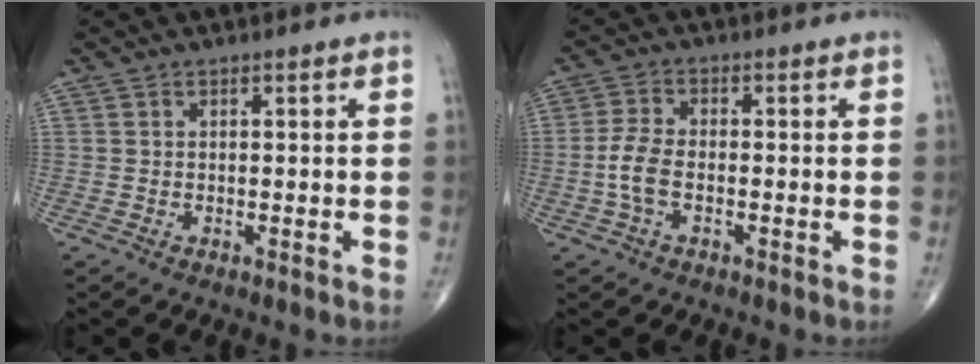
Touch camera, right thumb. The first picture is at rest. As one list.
[{"total": 5.1, "force": [-1.3, 2.7, 4.2], "torque": [-0.097, 0.016, -0.029]}]